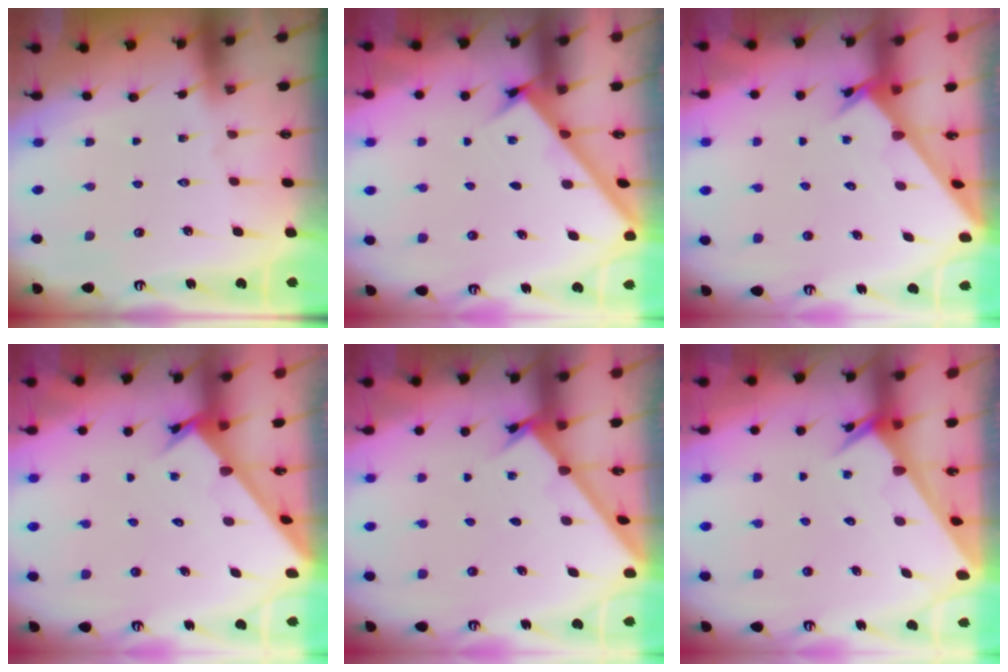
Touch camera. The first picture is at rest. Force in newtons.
{"total": 2.5, "press": 2.5, "slide": 0.3}
{"total": 2.3, "press": 2.3, "slide": 0.2}
{"total": 2.8, "press": 2.8, "slide": 0.3}
{"total": 3.4, "press": 3.4, "slide": 0.3}
{"total": 2.7, "press": 2.7, "slide": 0.1}